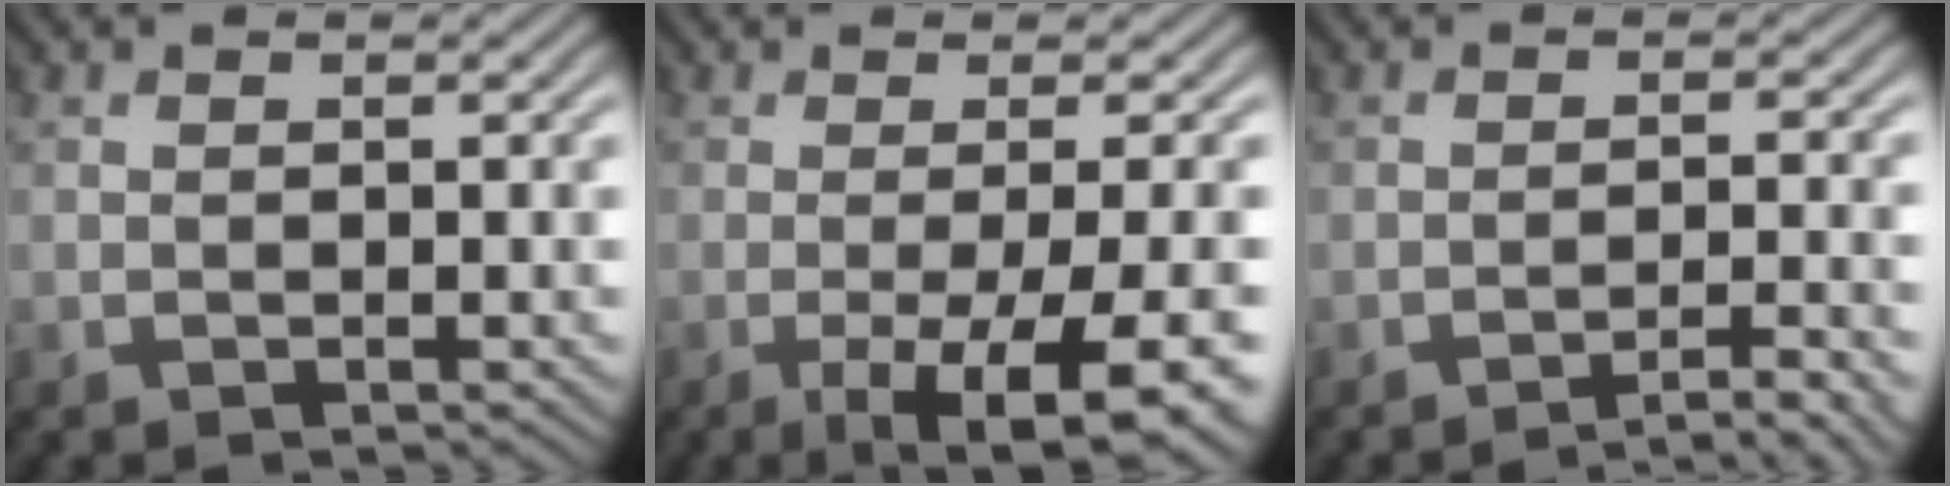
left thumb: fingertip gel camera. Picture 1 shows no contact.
{"total": 11.3, "force": [-4.3, 2.9, 10.0], "torque": [-0.125, -0.002, -0.053]}
{"total": 4.9, "force": [-3.5, 0.6, 3.4], "torque": [-0.047, 0.015, -0.062]}